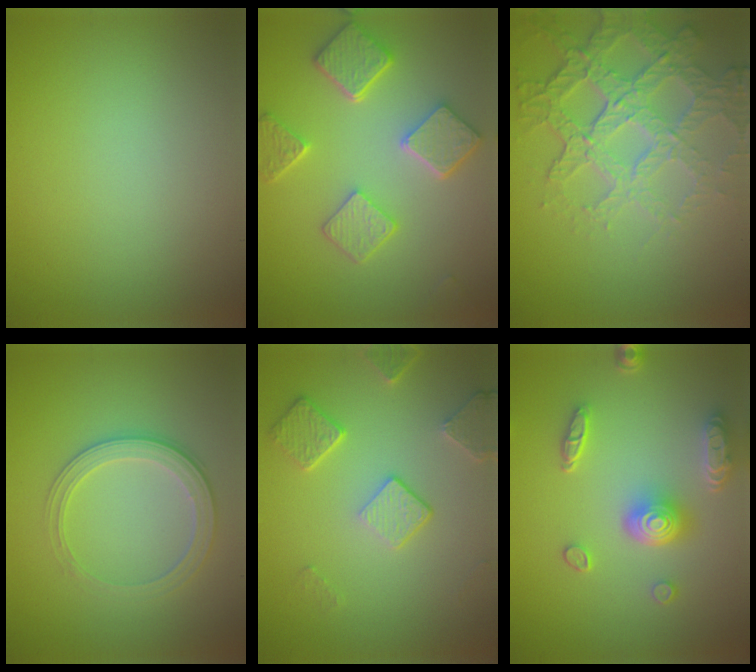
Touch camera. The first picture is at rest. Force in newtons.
{"total": 5.4, "press": 4.3, "slide": 3.2}
{"total": 7.2, "press": 5.1, "slide": 5.0}
{"total": 2.8, "press": 2.6, "slide": 0.8}
{"total": 3.9, "press": 3.1, "slide": 2.3}
{"total": 5.2, "press": 4.0, "slide": 3.2}